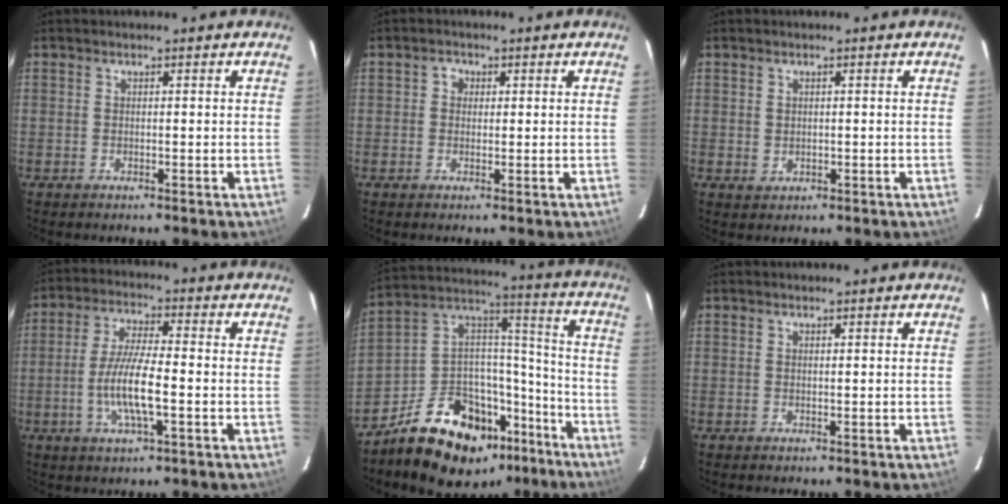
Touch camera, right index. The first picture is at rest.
{"total": 1.8, "force": [0.2, 1.7, 0.5], "torque": [-0.006, 0.008, 0.000]}
{"total": 1.3, "force": [0.3, 1.1, 0.4], "torque": [-0.006, 0.003, 0.008]}
{"total": 9.3, "force": [-2.4, 1.7, 8.8], "torque": [-0.176, -0.002, -0.048]}
{"total": 24.7, "force": [-16.0, 13.8, 12.8], "torque": [-0.235, 0.073, -0.220]}
{"total": 0.0}